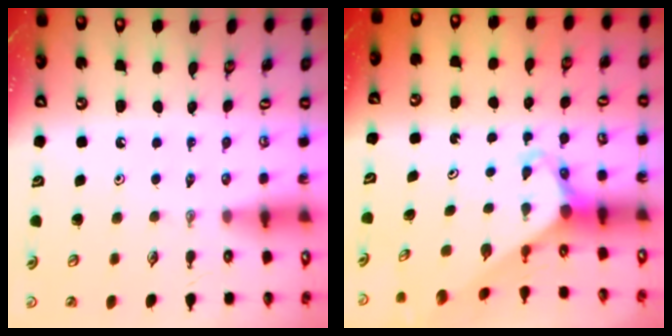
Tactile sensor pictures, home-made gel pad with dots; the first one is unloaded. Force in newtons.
{"total": 3.7, "press": 3.7, "slide": 0.2}